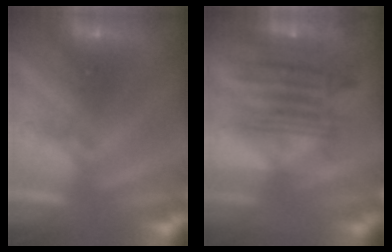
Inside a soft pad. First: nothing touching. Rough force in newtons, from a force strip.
{"total": 7.4}